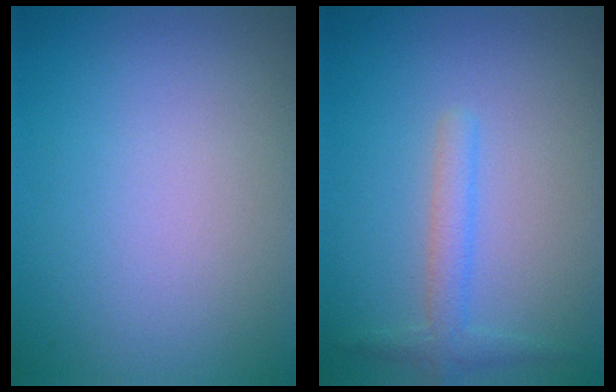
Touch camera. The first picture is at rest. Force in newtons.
{"total": 2.0, "press": 2.0, "slide": 0.1}